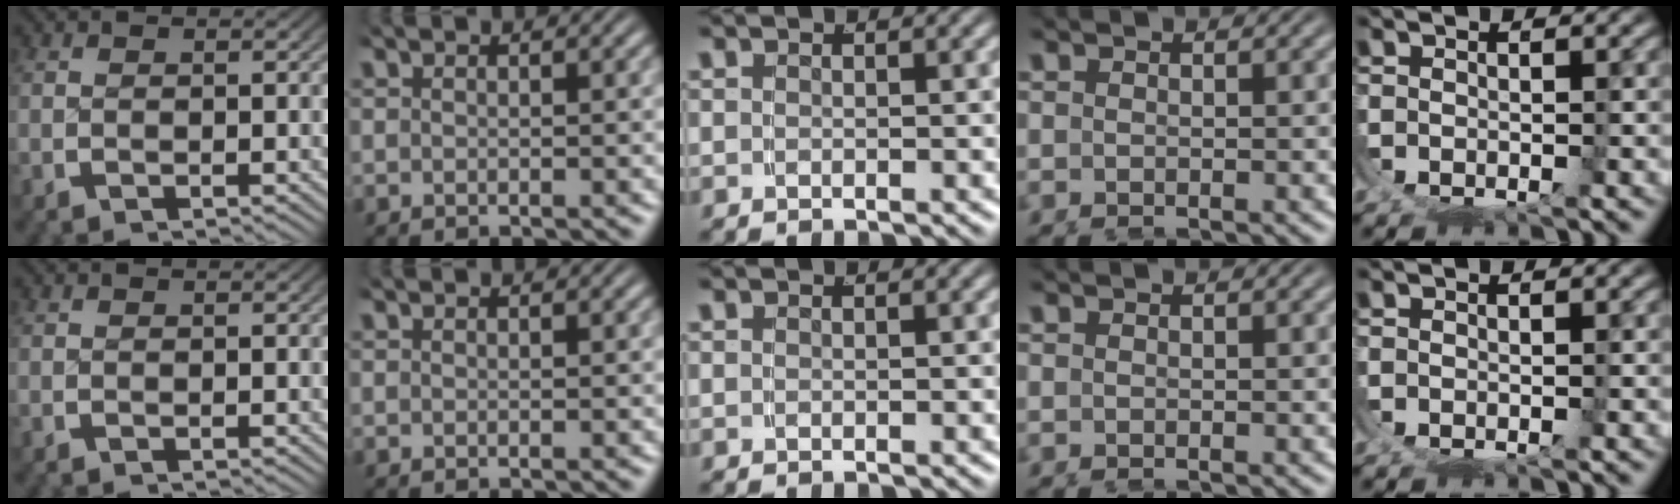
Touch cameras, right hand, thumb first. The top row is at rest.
{}